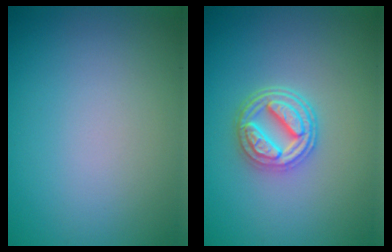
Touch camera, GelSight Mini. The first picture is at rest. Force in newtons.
{"total": 4.2, "press": 3.5, "slide": 2.3}